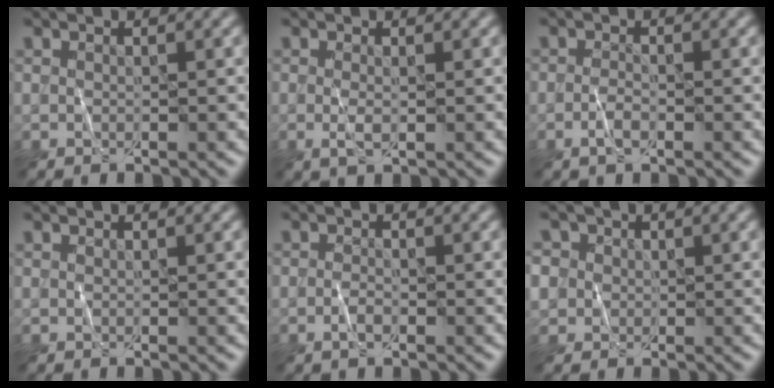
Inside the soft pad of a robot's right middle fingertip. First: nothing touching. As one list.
[{"total": 1.5, "force": [-0.2, 0.4, 1.4], "torque": [-0.032, -0.002, -0.004]}, {"total": 1.5, "force": [-0.8, 0.5, 1.1], "torque": [-0.023, 0.002, -0.018]}, {"total": 0.0}, {"total": 1.1, "force": [-0.6, 0.5, 0.9], "torque": [-0.017, 0.003, -0.013]}, {"total": 4.7, "force": [1.2, 4.3, 1.6], "torque": [-0.036, 0.029, 0.000]}]